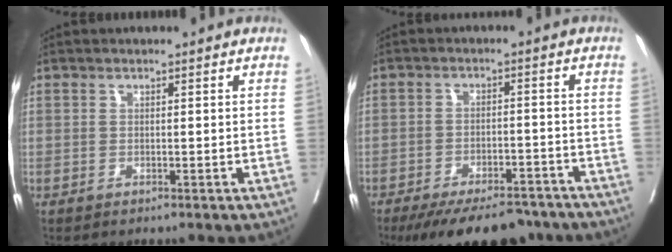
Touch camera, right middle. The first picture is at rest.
{"total": 13.7, "force": [-11.2, 5.2, 5.9], "torque": [-0.088, -0.001, -0.155]}